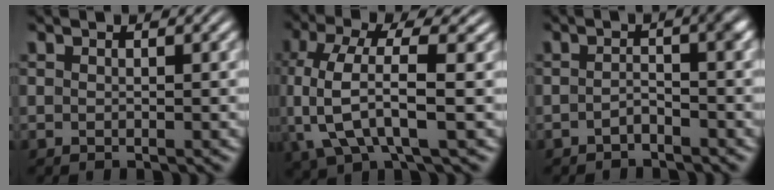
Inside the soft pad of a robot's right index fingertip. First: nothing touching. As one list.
[{"total": 7.1, "force": [-0.1, 4.1, 5.8], "torque": [-0.154, -0.023, 0.008]}, {"total": 2.3, "force": [-1.2, 0.5, 1.9], "torque": [-0.019, -0.002, -0.023]}]